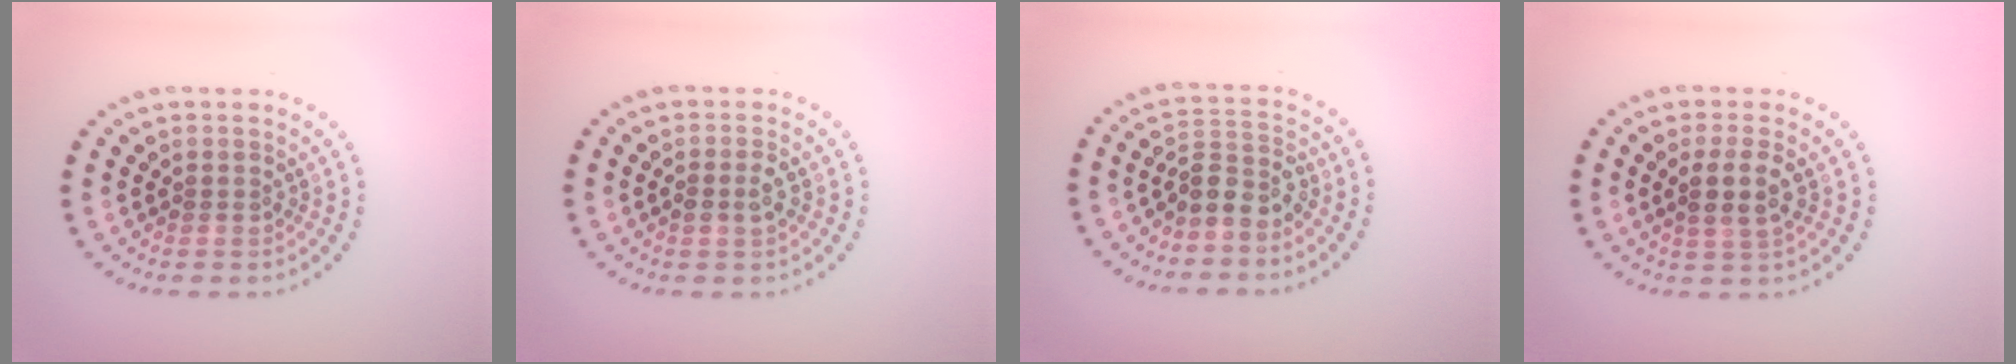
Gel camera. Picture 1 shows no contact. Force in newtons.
{"total": 1.5, "press": 1.4, "slide": 0.3}
{"total": 2.7, "press": 2.3, "slide": 1.5}
{"total": 2.6, "press": 2.3, "slide": 1.1}